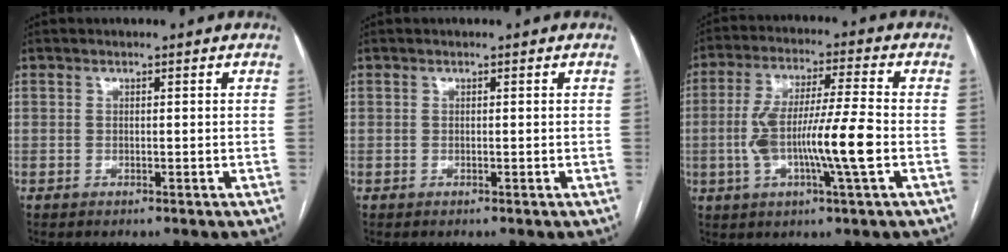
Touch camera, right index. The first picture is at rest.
{"total": 0.0}
{"total": 12.4, "force": [-2.4, 0.3, 12.1], "torque": [-0.234, 0.003, -0.048]}